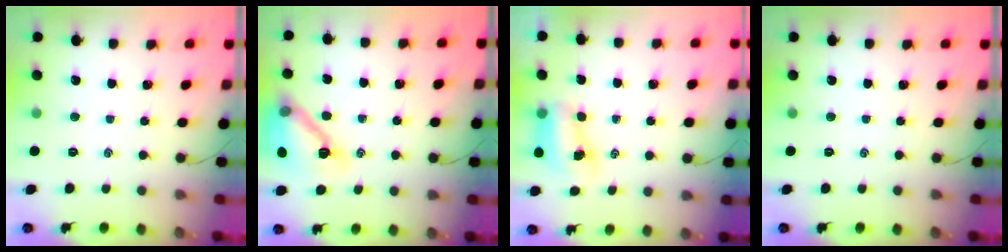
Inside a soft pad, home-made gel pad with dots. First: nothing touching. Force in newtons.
{"total": 17.3, "press": 17.1, "slide": 2.3}
{"total": 7.6, "press": 7.5, "slide": 1.1}
{"total": 0.0}